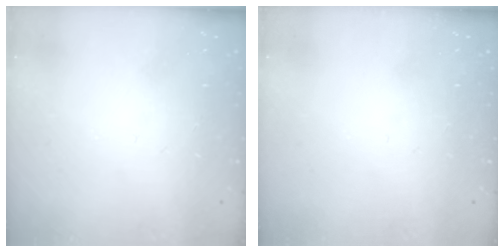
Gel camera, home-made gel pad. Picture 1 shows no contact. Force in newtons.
{"total": 0.0}